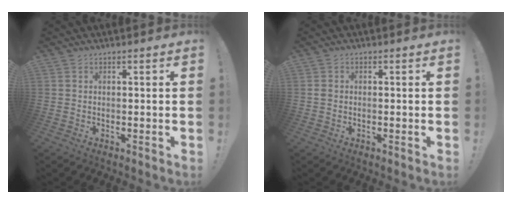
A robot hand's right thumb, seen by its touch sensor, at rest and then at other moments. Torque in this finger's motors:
{"motor_torque": [0.00, 0.18, 0.07, 0.05, 0.00]}